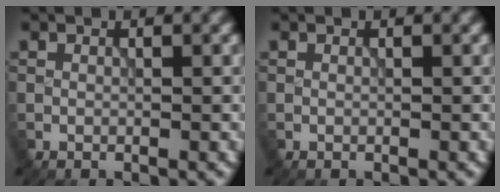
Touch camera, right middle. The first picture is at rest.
{"total": 0.0}